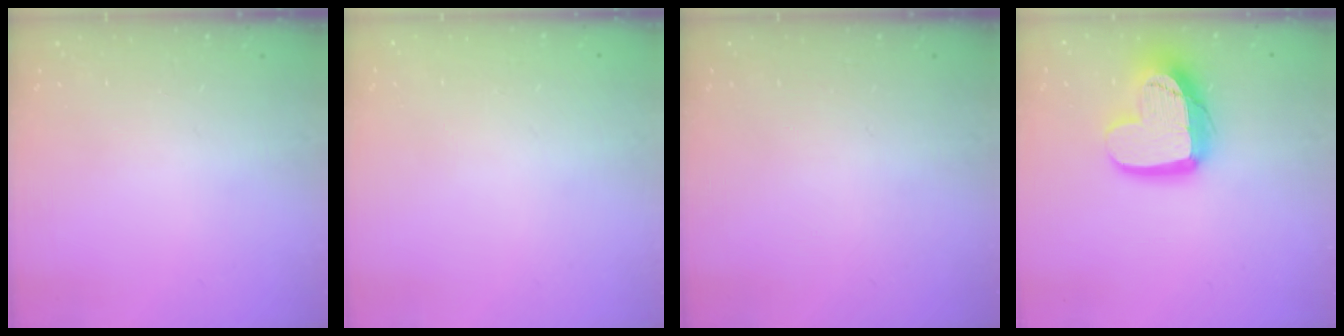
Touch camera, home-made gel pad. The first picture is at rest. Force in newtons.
{"total": 0.0}
{"total": 0.0}
{"total": 16.0, "press": 16.0, "slide": 1.4}